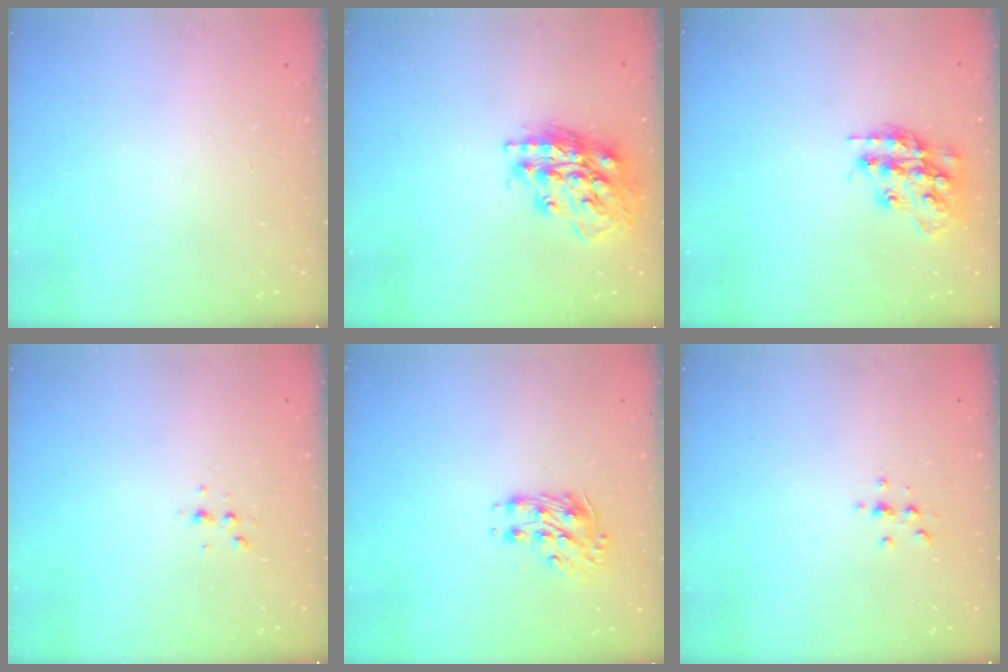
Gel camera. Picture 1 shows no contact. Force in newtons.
{"total": 17.9, "press": 17.8, "slide": 1.9}
{"total": 17.3, "press": 17.3, "slide": 1.4}
{"total": 3.7, "press": 3.2, "slide": 1.7}
{"total": 9.4, "press": 9.4, "slide": 0.9}
{"total": 2.2, "press": 2.1, "slide": 0.2}